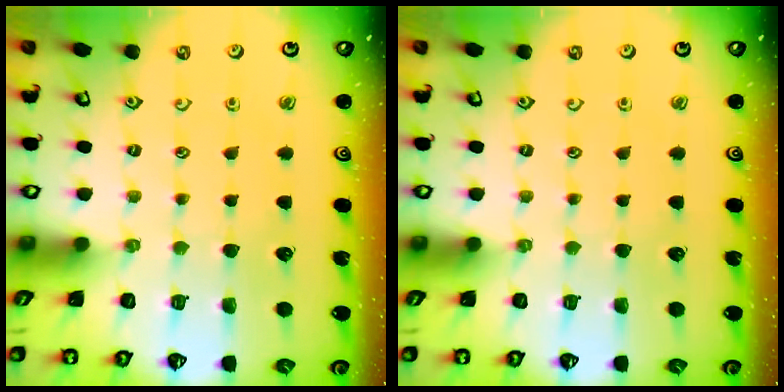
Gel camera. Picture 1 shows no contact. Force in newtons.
{"total": 0.0}